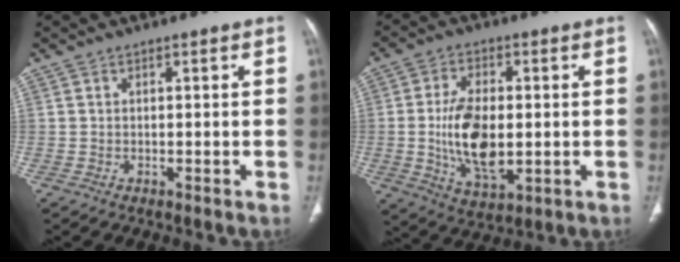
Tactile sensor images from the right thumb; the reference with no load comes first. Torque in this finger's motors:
{"motor_torque": [2.04, 1.99, 1.21, -0.90, 0.14]}